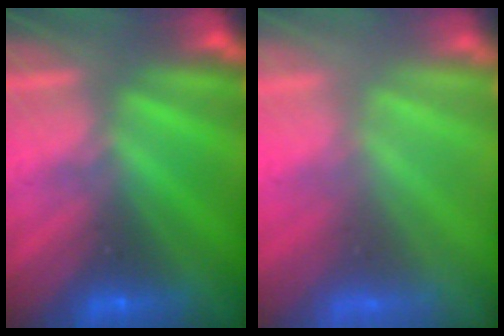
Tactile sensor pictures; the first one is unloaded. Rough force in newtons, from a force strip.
{"total": 8.3}